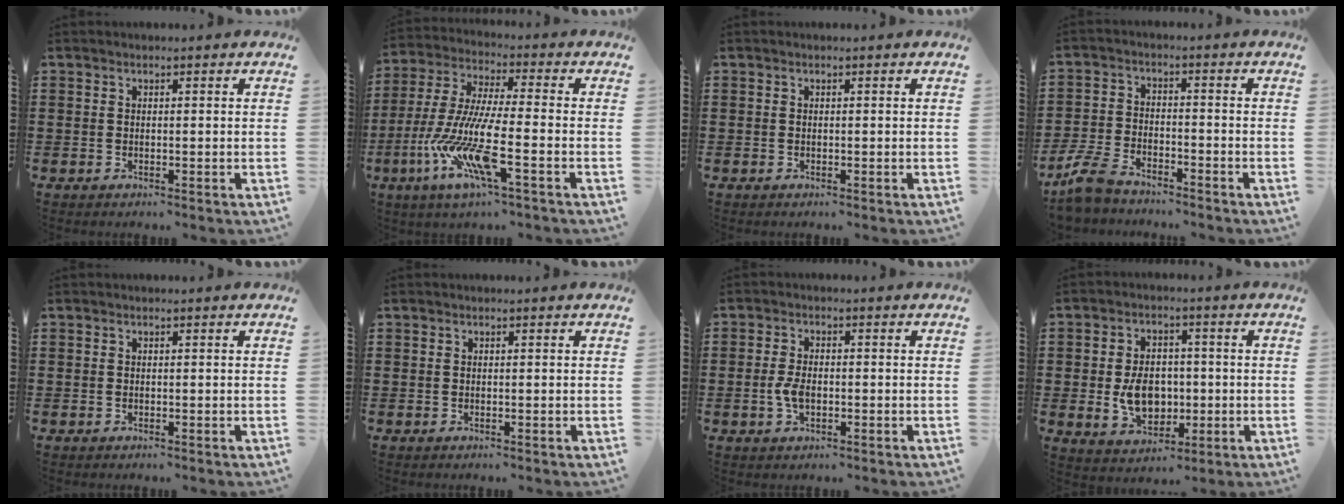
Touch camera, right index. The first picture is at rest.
{"total": 12.4, "force": [-5.4, 2.3, 10.9], "torque": [-0.269, -0.022, -0.119]}
{"total": 0.0}
{"total": 5.4, "force": [-4.7, 1.4, 2.2], "torque": [-0.065, -0.003, -0.096]}
{"total": 0.0}
{"total": 0.0}
{"total": 3.6, "force": [-0.6, 1.8, 3.1], "torque": [-0.071, -0.005, -0.012]}
{"total": 7.6, "force": [-0.8, 5.5, 5.2], "torque": [-0.097, 0.003, -0.017]}